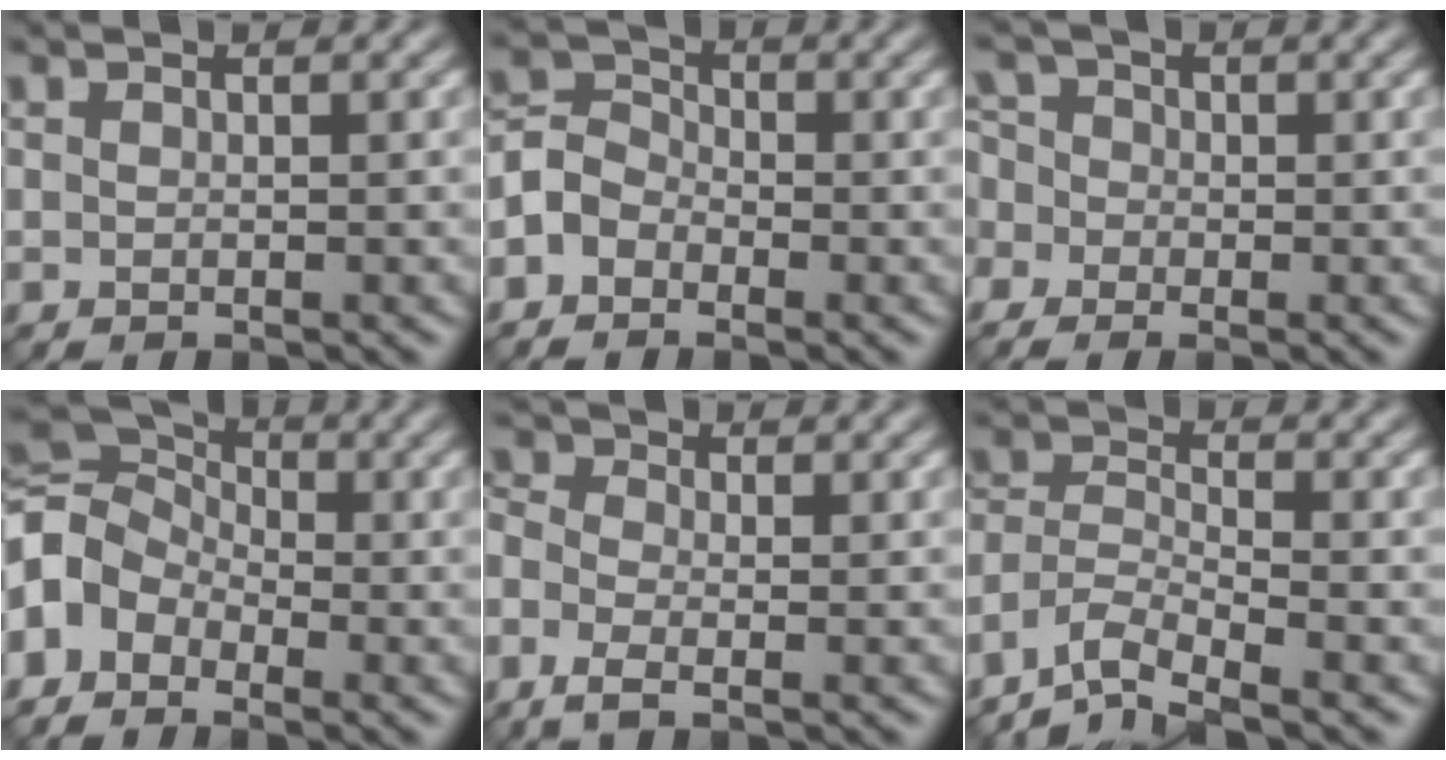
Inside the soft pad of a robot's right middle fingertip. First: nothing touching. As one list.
[{"total": 2.9, "force": [-1.8, 2.2, 0.8], "torque": [-0.008, 0.005, -0.043]}, {"total": 5.4, "force": [-0.9, 4.4, 3.0], "torque": [-0.060, 0.019, -0.041]}, {"total": 7.5, "force": [-2.2, 5.8, 4.2], "torque": [-0.087, 0.010, -0.054]}, {"total": 3.4, "force": [-1.5, 1.8, 2.5], "torque": [-0.073, -0.004, -0.036]}, {"total": 3.7, "force": [-3.5, 0.8, 1.1], "torque": [-0.020, 0.000, -0.078]}]